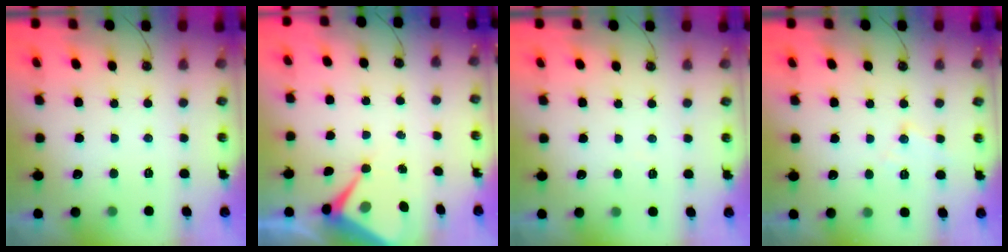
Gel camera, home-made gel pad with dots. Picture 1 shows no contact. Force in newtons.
{"total": 6.3, "press": 6.3, "slide": 0.5}
{"total": 2.7, "press": 2.7, "slide": 0.5}
{"total": 7.8, "press": 7.8, "slide": 0.4}